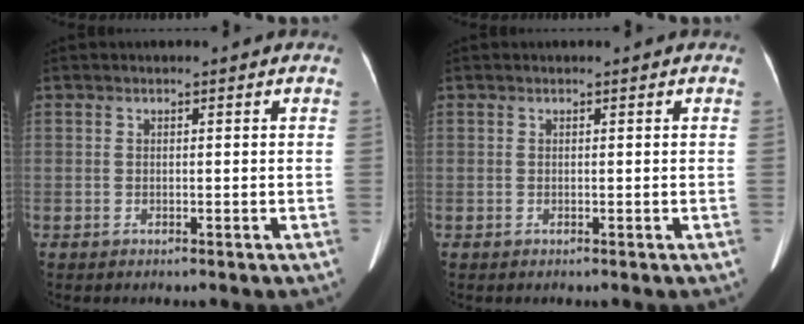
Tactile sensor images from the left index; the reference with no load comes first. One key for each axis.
{"total": 0.0}